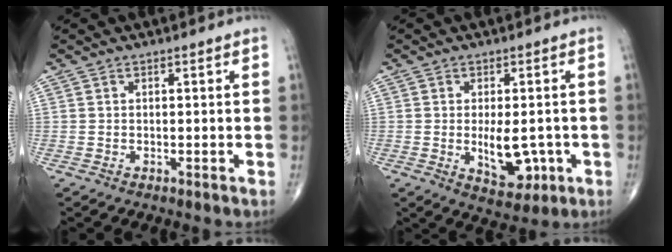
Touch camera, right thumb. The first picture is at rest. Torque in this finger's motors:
{"motor_torque": [2.93, 2.08, 1.48, -0.65, 0.40]}